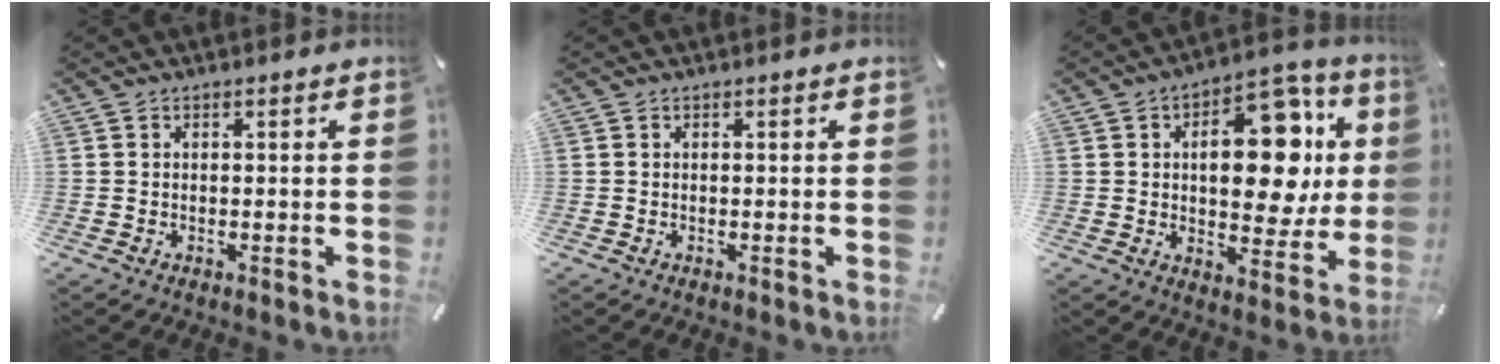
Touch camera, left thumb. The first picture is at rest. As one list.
[{"total": 0.0}, {"total": 20.0, "force": [4.3, 11.5, 15.9], "torque": [-0.200, -0.015, 0.069]}]